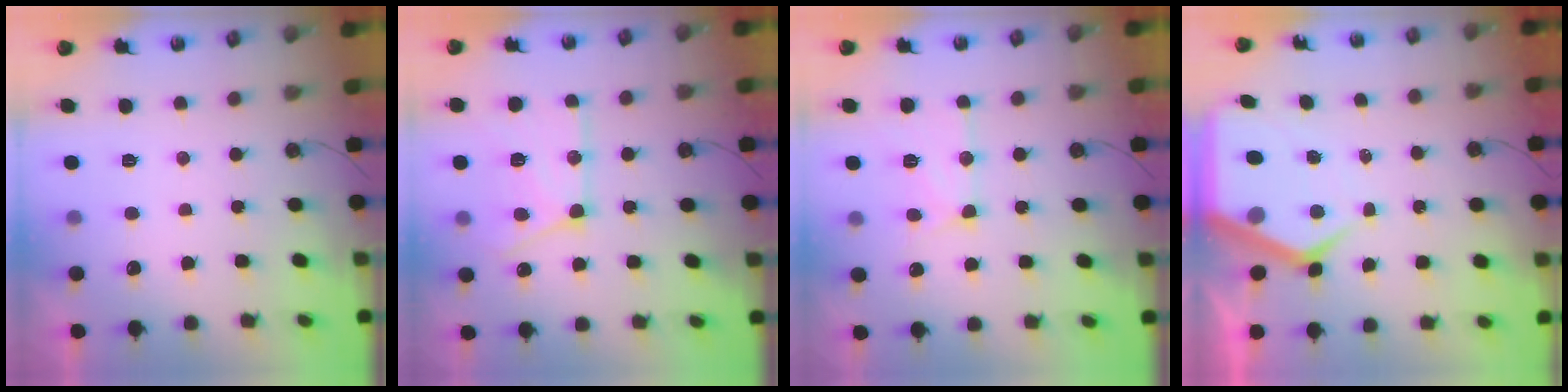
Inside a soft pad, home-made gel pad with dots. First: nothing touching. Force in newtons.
{"total": 17.0, "press": 17.0, "slide": 1.1}
{"total": 13.7, "press": 13.6, "slide": 0.8}
{"total": 8.9, "press": 8.8, "slide": 0.8}